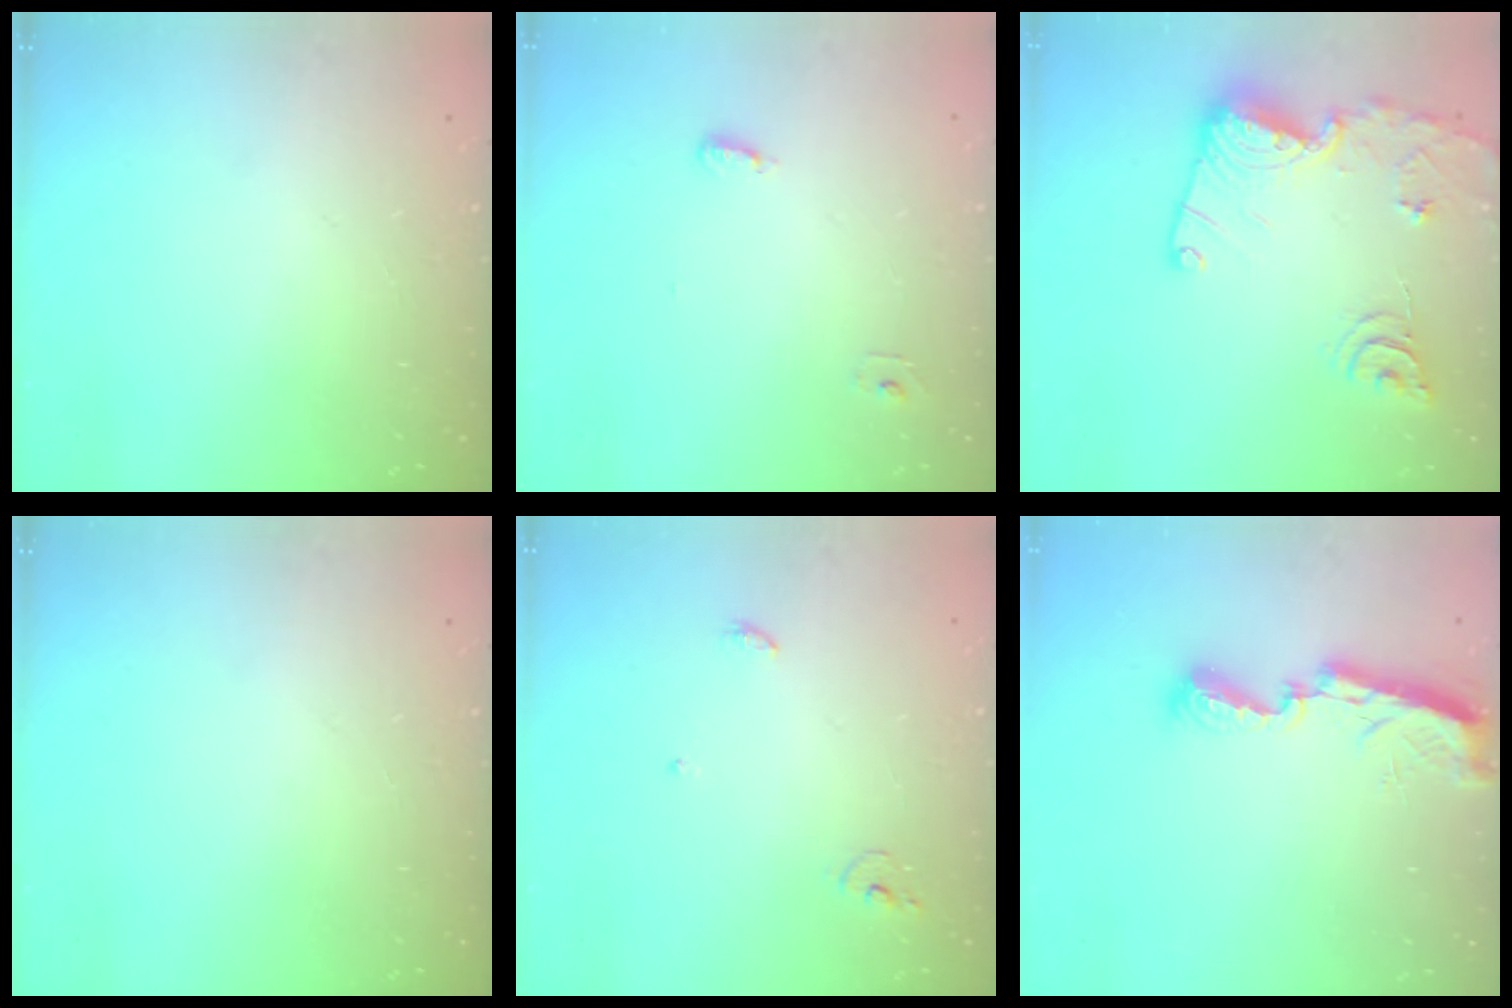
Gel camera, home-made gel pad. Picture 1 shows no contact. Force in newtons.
{"total": 4.5, "press": 4.3, "slide": 1.2}
{"total": 16.2, "press": 16.2, "slide": 1.1}
{"total": 0.0}
{"total": 3.7, "press": 3.6, "slide": 0.3}
{"total": 7.8, "press": 7.8, "slide": 0.6}